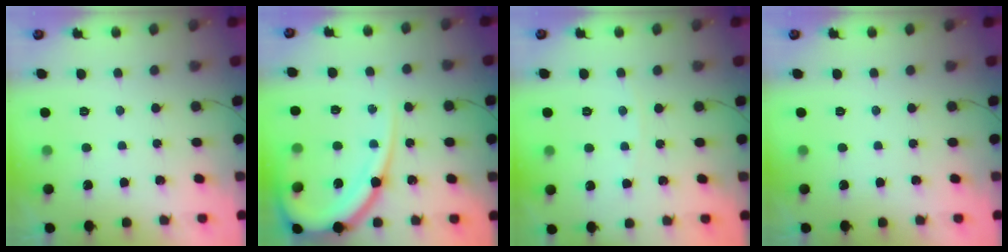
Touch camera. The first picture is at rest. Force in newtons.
{"total": 15.8, "press": 15.7, "slide": 1.6}
{"total": 2.3, "press": 2.3, "slide": 0.3}
{"total": 0.0}